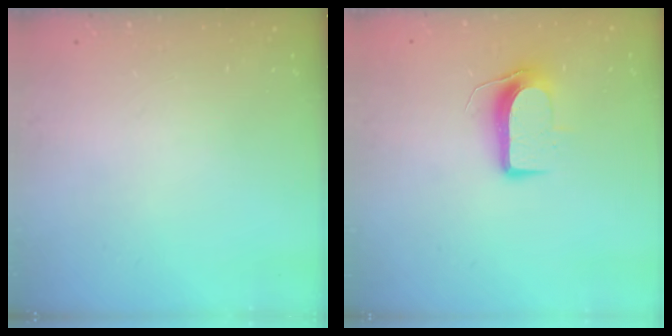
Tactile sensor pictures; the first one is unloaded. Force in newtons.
{"total": 9.5, "press": 9.5, "slide": 0.3}